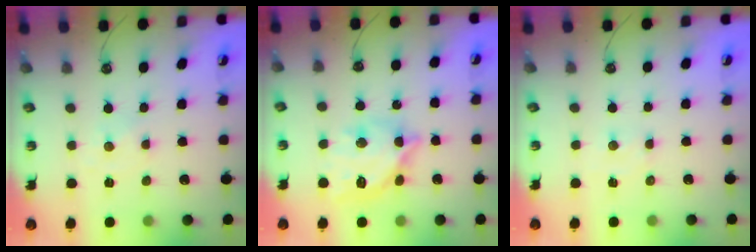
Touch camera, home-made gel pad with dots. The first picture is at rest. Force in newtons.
{"total": 15.0, "press": 15.0, "slide": 1.1}
{"total": 3.5, "press": 3.4, "slide": 0.5}